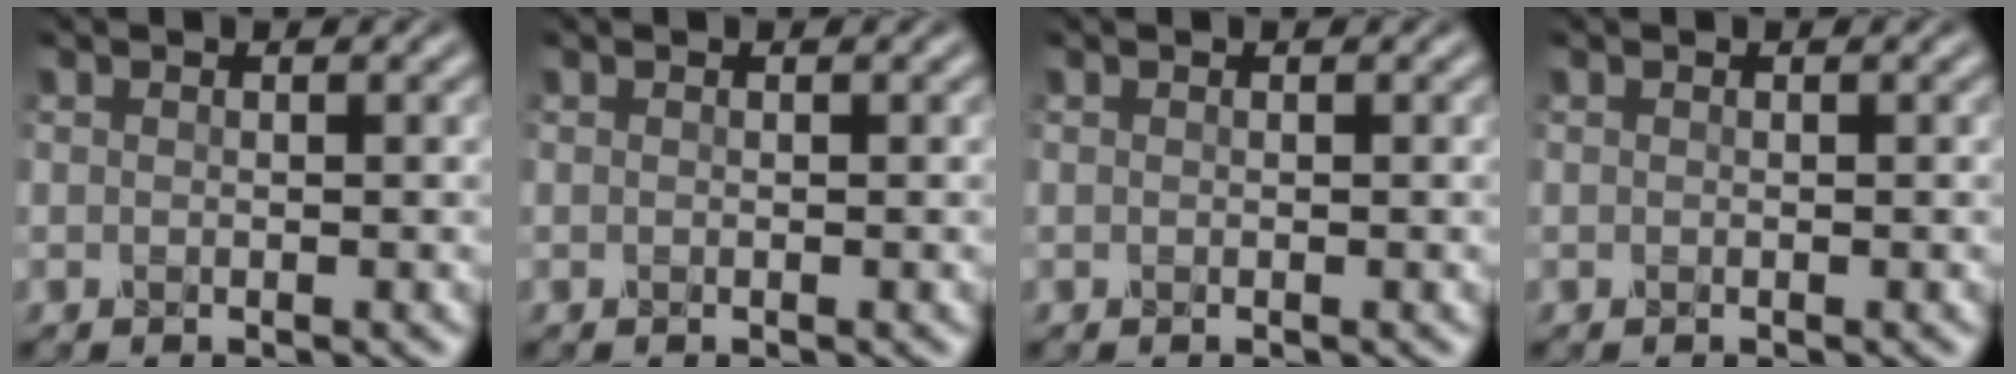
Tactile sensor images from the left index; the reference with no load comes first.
{"total": 0.0}
{"total": 0.0}
{"total": 0.0}